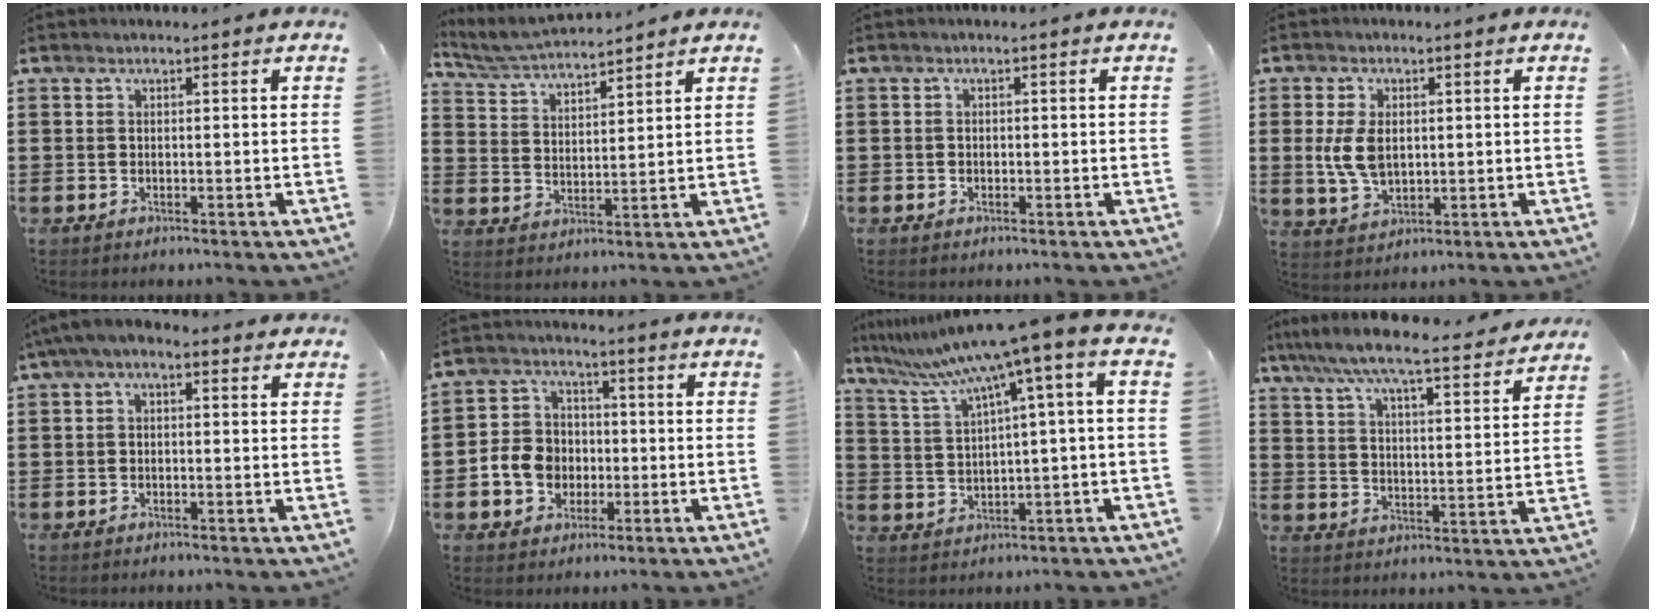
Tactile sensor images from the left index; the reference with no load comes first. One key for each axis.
{"total": 5.0, "fx": 4.9, "fy": -0.1, "fz": 0.8, "tx": -0.037, "ty": -0.026, "tz": 0.085}
{"total": 0.6, "fx": -0.1, "fy": 0.6, "fz": 0.0, "tx": -0.003, "ty": 0.004, "tz": -0.005}
{"total": 6.2, "fx": 0.8, "fy": 3.9, "fz": 4.8, "tx": -0.127, "ty": 0.000, "tz": 0.007}
{"total": 1.8, "fx": -1.0, "fy": 0.7, "fz": 1.2, "tx": -0.029, "ty": 0.003, "tz": -0.026}
{"total": 6.7, "fx": -1.5, "fy": 6.0, "fz": 2.6, "tx": -0.075, "ty": 0.017, "tz": -0.029}
{"total": 7.5, "fx": 4.2, "fy": -0.5, "fz": 6.2, "tx": -0.132, "ty": -0.034, "tz": 0.066}
{"total": 6.7, "fx": 6.0, "fy": -0.2, "fz": 2.8, "tx": -0.081, "ty": -0.042, "tz": 0.098}